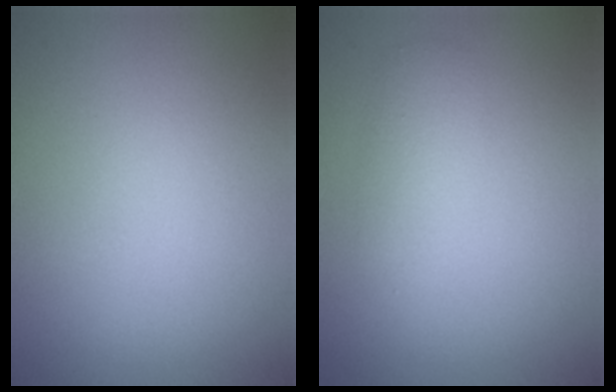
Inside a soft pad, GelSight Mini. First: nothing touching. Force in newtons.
{"total": 2.2, "press": 2.2, "slide": 0.0}